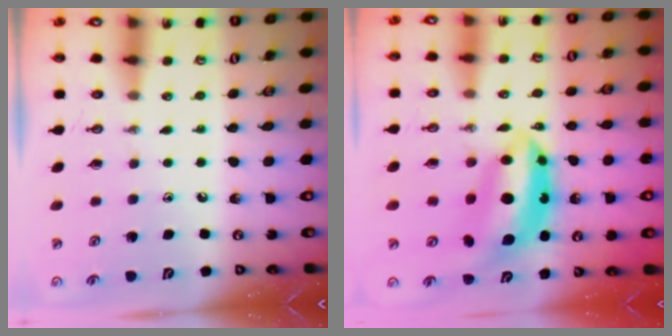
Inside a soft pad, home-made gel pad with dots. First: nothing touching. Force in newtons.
{"total": 10.0, "press": 9.9, "slide": 1.2}